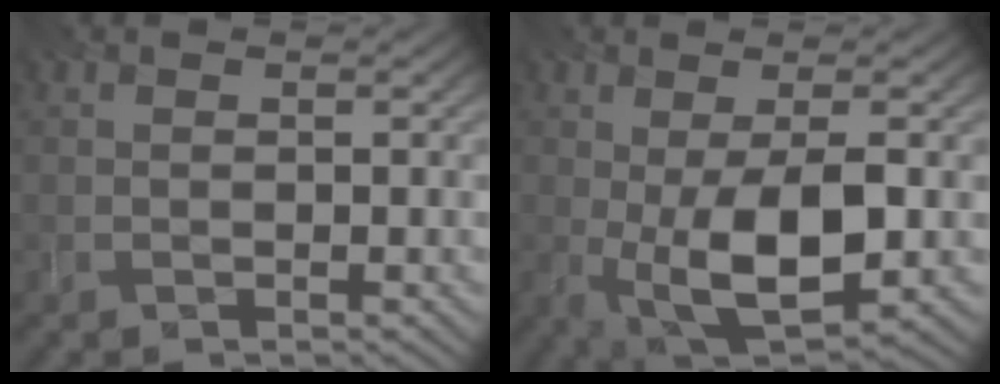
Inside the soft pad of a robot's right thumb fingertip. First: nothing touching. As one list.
[{"total": 10.2, "force": [-1.6, 4.1, 9.1], "torque": [-0.171, -0.013, -0.022]}]